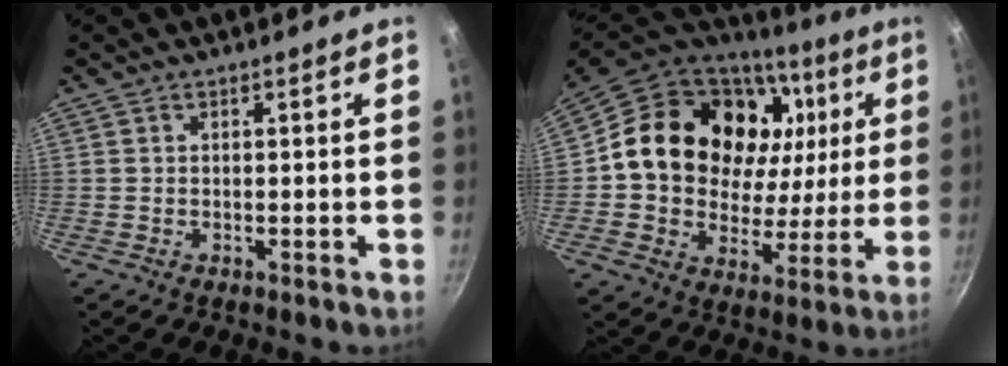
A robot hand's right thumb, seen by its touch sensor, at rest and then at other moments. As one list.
[{"total": 26.6, "force": [7.3, 20.1, 15.9], "torque": [-0.253, 0.010, 0.122]}]